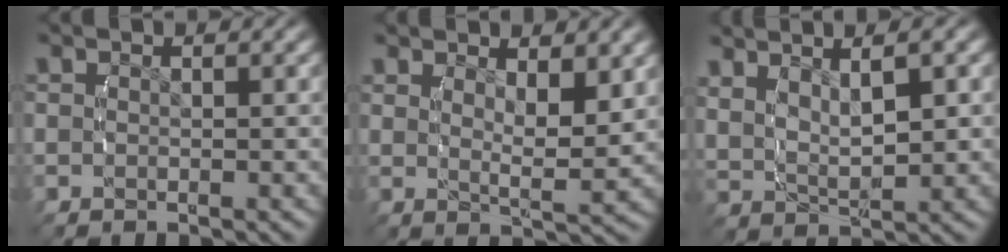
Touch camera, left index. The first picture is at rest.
{"total": 3.4, "force": [2.2, 0.1, 2.5], "torque": [-0.034, -0.012, 0.040]}
{"total": 6.8, "force": [2.7, 3.7, 5.0], "torque": [-0.084, 0.010, 0.045]}